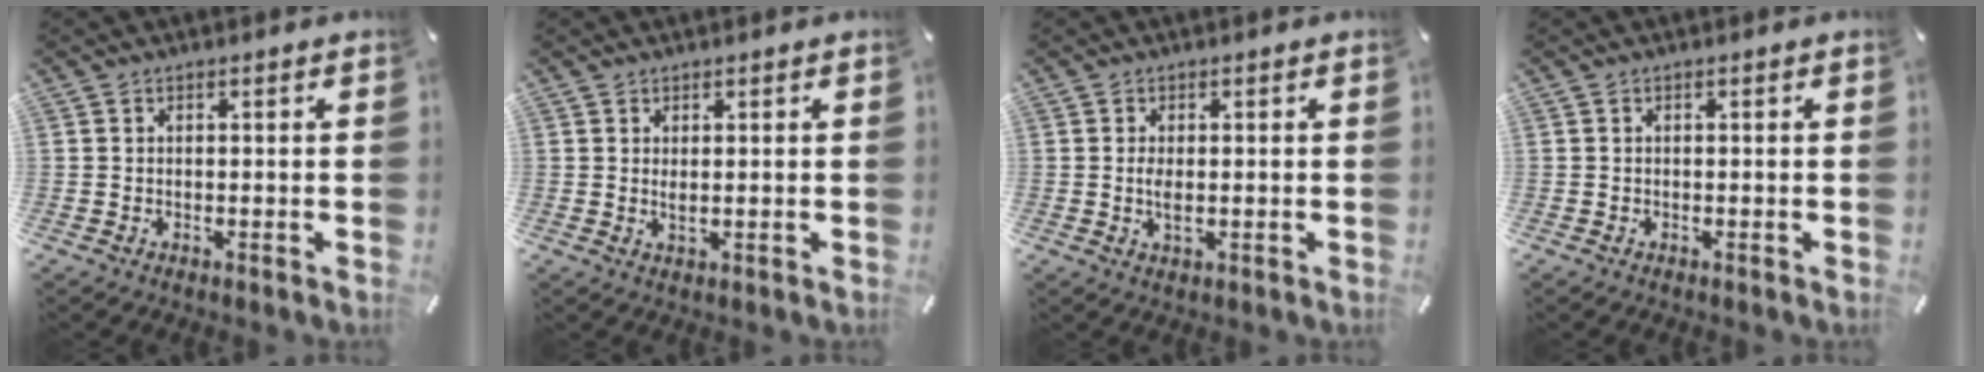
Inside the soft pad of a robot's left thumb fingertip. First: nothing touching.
{"total": 1.7, "force": [0.5, 0.5, 1.5], "torque": [-0.023, -0.004, 0.007]}
{"total": 2.6, "force": [-0.1, 1.1, 2.4], "torque": [-0.046, -0.005, -0.006]}
{"total": 0.0}